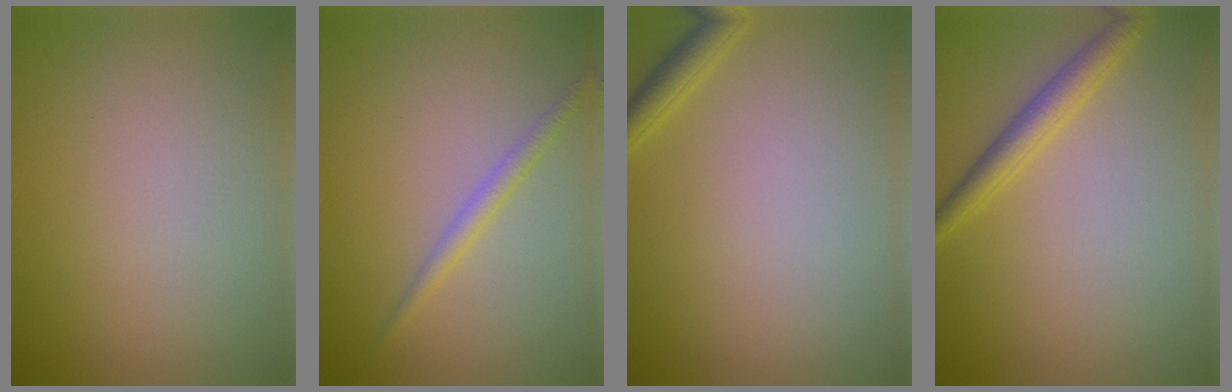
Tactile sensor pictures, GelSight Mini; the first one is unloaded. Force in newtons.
{"total": 1.5, "press": 1.5, "slide": 0.0}
{"total": 1.7, "press": 1.7, "slide": 0.1}
{"total": 2.6, "press": 2.5, "slide": 0.1}